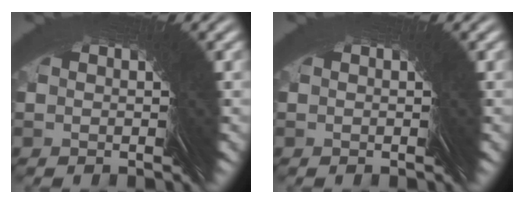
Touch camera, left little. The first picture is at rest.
{"total": 0.0}